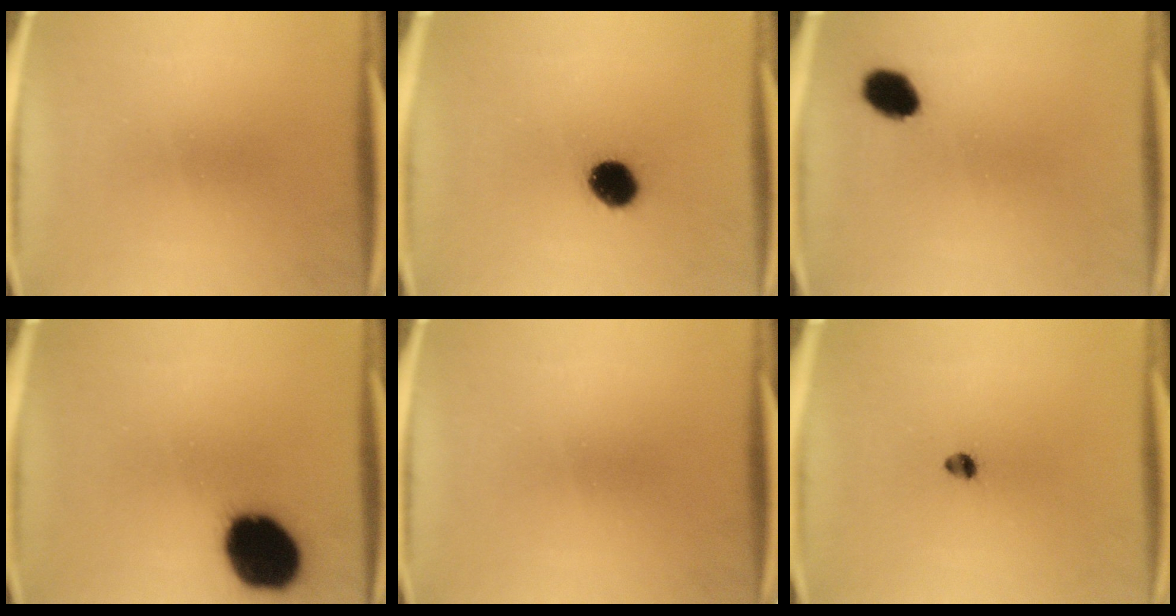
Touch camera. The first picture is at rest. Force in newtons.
{"total": 6.3}
{"total": 6.2}
{"total": 19.4}
{"total": 0.0}
{"total": 2.0}